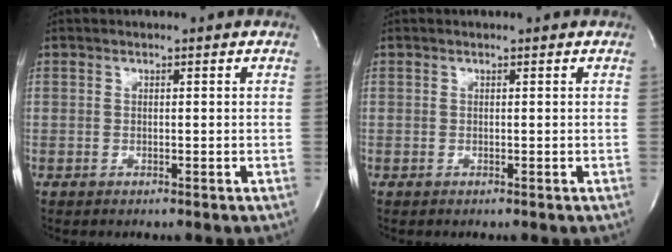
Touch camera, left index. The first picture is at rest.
{"total": 0.0}